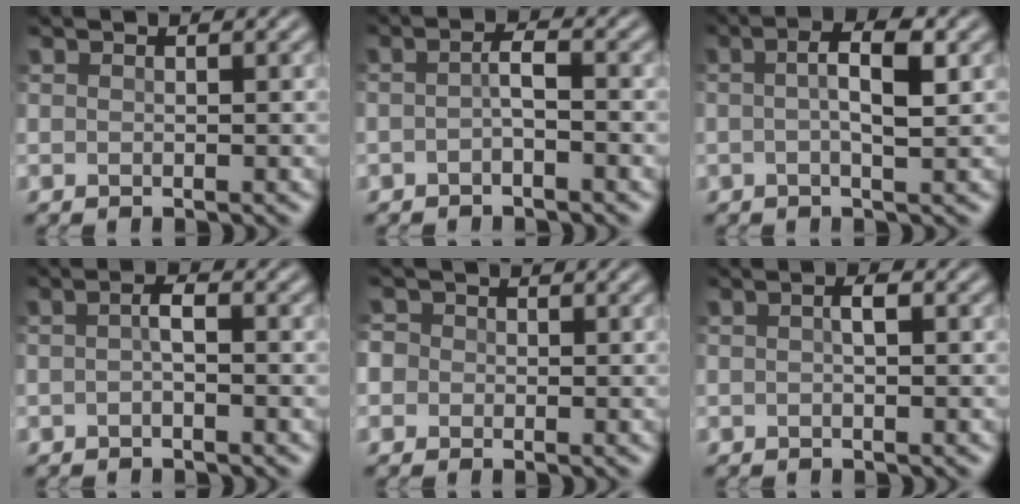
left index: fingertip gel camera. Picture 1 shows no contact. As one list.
[{"total": 1.6, "force": [-0.9, 0.4, 1.3], "torque": [-0.029, 0.003, -0.020]}, {"total": 3.9, "force": [0.4, 1.0, 3.7], "torque": [-0.068, 0.007, 0.000]}, {"total": 1.4, "force": [-0.6, 0.3, 1.2], "torque": [-0.027, 0.003, -0.015]}, {"total": 2.8, "force": [0.2, 2.6, 1.0], "torque": [-0.007, 0.020, -0.020]}, {"total": 1.1, "force": [-0.2, 0.3, 1.0], "torque": [-0.023, 0.004, -0.007]}]